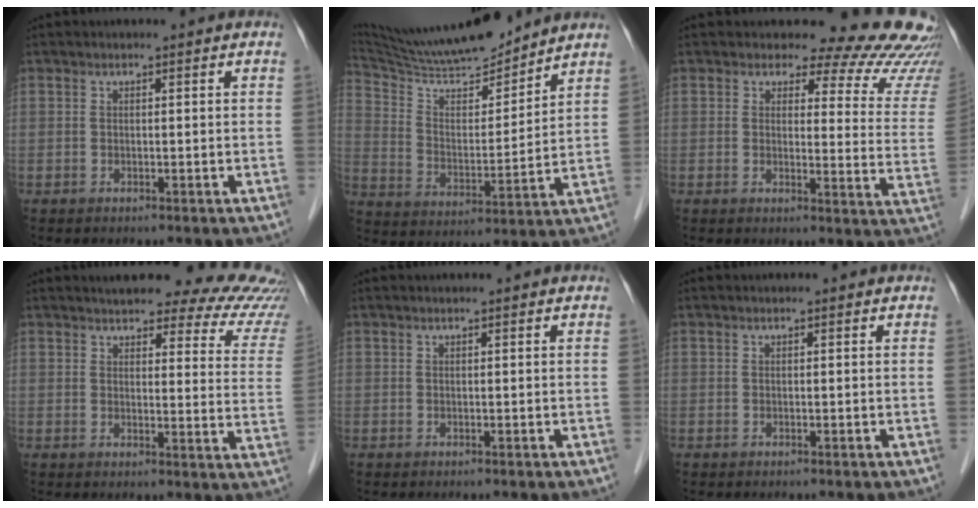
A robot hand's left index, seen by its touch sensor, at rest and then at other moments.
{"total": 15.8, "force": [14.8, 1.0, 5.5], "torque": [-0.105, -0.004, 0.261]}
{"total": 14.9, "force": [14.1, 3.6, 3.4], "torque": [-0.007, -0.100, 0.118]}
{"total": 17.1, "force": [15.9, 3.3, 5.6], "torque": [-0.039, -0.050, 0.152]}
{"total": 0.0}
{"total": 0.0}